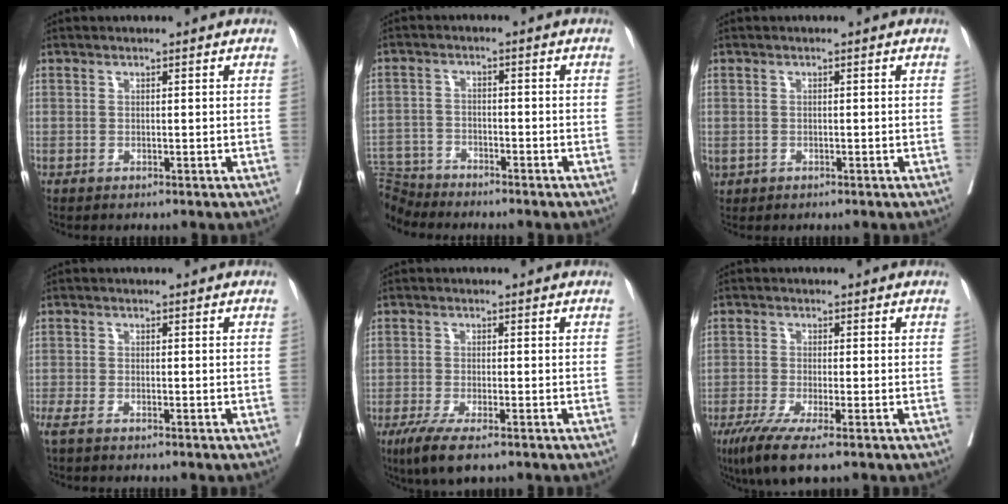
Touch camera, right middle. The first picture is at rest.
{"total": 7.5, "force": [-7.1, 2.2, 0.0], "torque": [-0.010, 0.000, -0.136]}
{"total": 1.1, "force": [-0.2, 0.9, 0.5], "torque": [-0.017, -0.001, 0.006]}
{"total": 3.9, "force": [-3.2, 0.4, 2.2], "torque": [-0.039, -0.010, -0.051]}
{"total": 5.9, "force": [-3.8, 1.0, 4.3], "torque": [-0.080, -0.017, -0.062]}
{"total": 6.4, "force": [-4.0, 0.5, 5.0], "torque": [-0.091, -0.020, -0.071]}